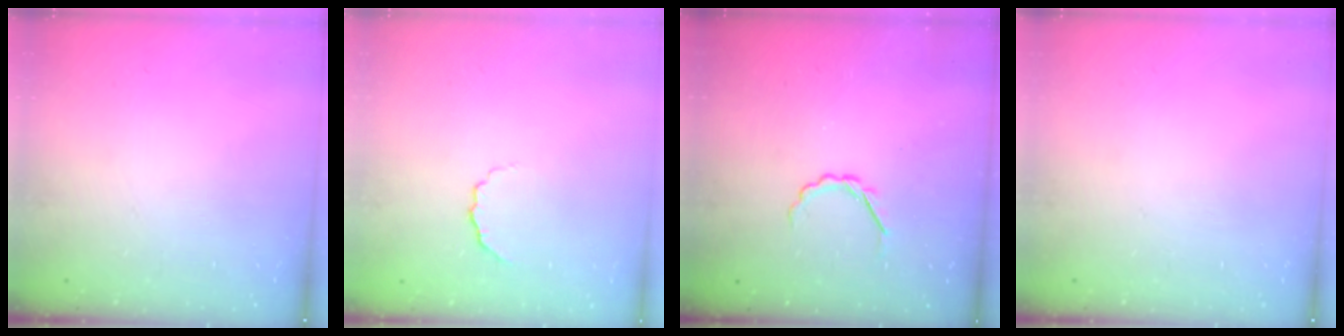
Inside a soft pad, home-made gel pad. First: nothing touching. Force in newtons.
{"total": 3.9, "press": 3.8, "slide": 0.8}
{"total": 2.5, "press": 2.4, "slide": 0.8}
{"total": 0.0}